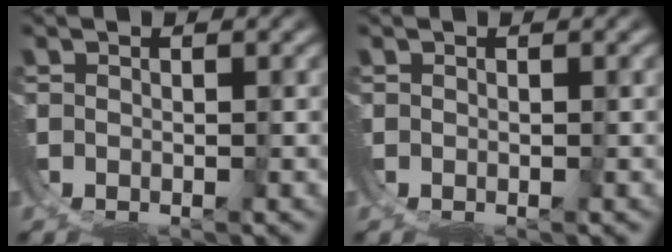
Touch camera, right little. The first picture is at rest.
{"total": 0.0}